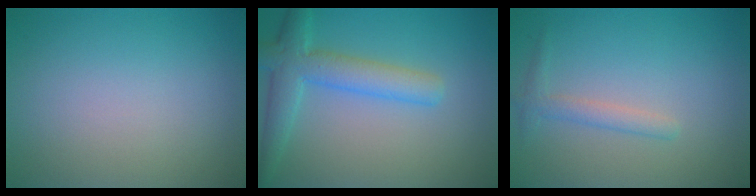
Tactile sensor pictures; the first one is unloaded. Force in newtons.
{"total": 4.7, "press": 4.7, "slide": 0.2}
{"total": 1.6, "press": 1.6, "slide": 0.1}